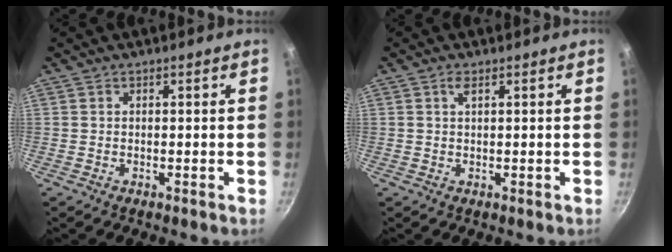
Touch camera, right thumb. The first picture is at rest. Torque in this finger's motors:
{"motor_torque": [-0.35, -0.41, -0.39, 0.15, 0.02]}